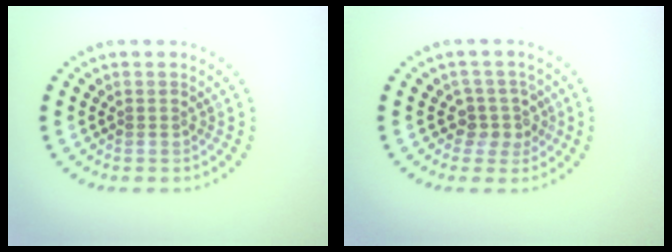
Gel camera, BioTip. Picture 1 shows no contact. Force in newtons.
{"total": 2.3, "press": 1.9, "slide": 1.3}